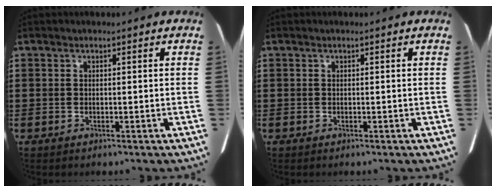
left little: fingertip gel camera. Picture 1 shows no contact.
{"total": 0.0}